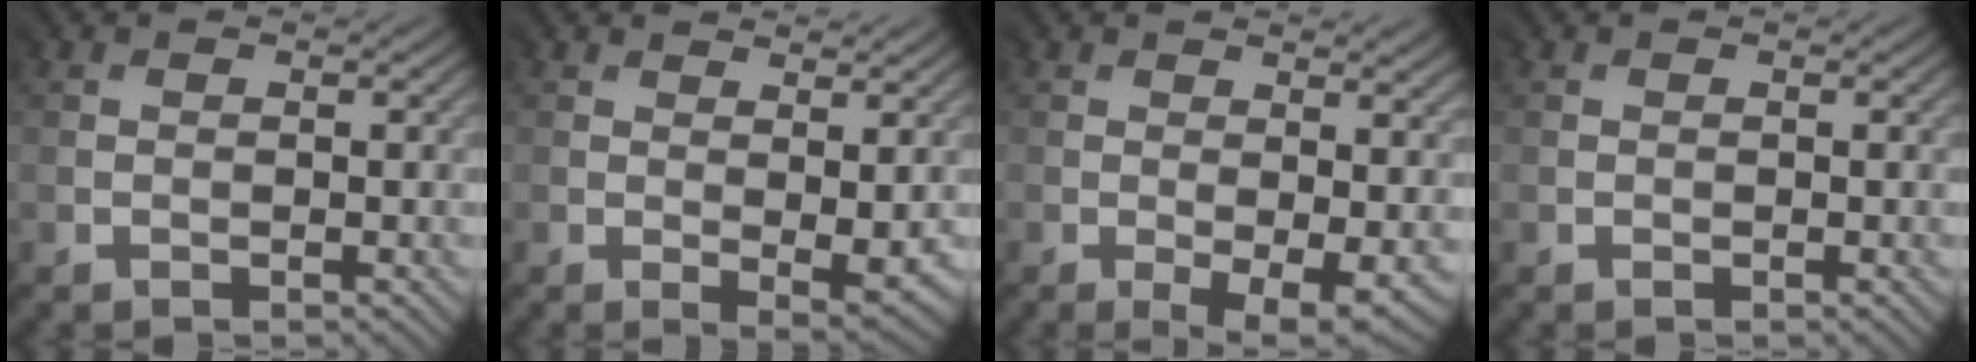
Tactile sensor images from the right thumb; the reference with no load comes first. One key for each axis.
{"total": 3.9, "fx": 1.4, "fy": 1.2, "fz": 3.4, "tx": -0.055, "ty": -0.008, "tz": 0.029}
{"total": 8.1, "fx": -0.8, "fy": 3.2, "fz": 7.4, "tx": -0.099, "ty": -0.018, "tz": 0.002}
{"total": 0.0}